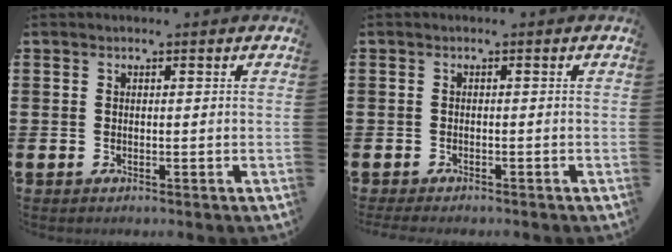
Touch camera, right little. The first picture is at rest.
{"total": 0.7, "force": [-0.6, 0.1, 0.3], "torque": [-0.007, -0.002, -0.012]}